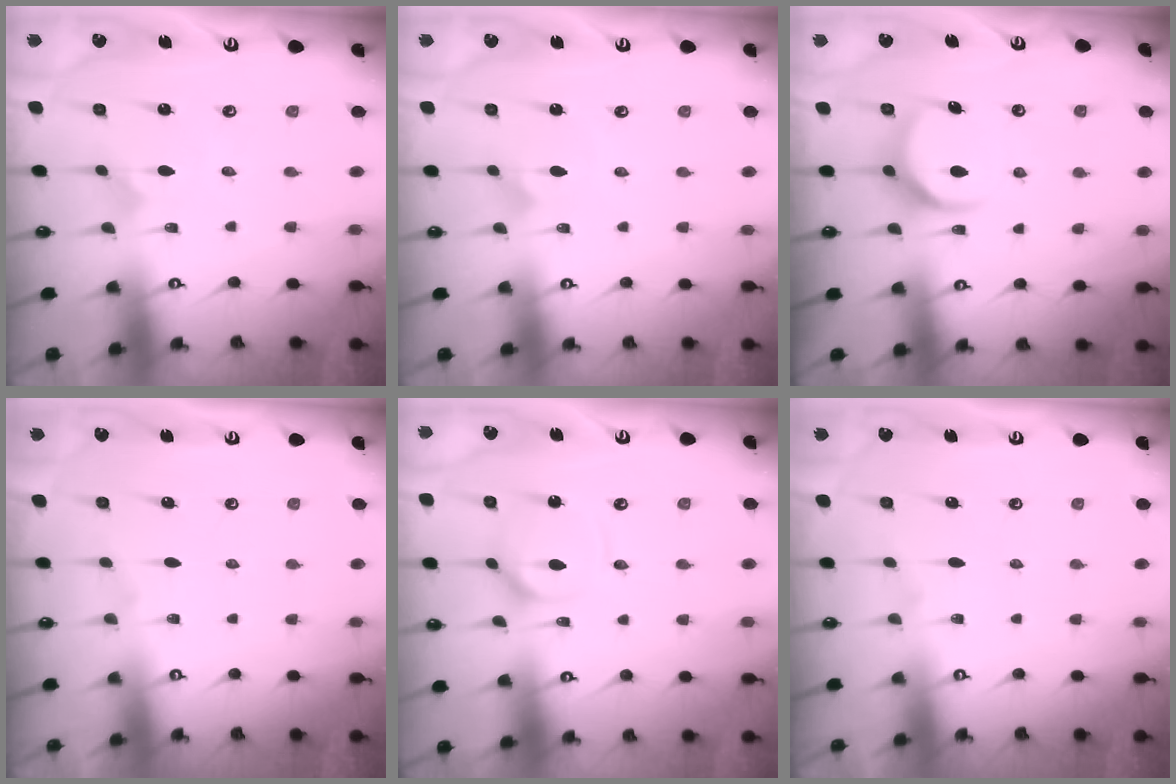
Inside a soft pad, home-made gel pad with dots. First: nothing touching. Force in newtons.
{"total": 1.7, "press": 1.7, "slide": 0.1}
{"total": 7.4, "press": 7.4, "slide": 0.9}
{"total": 0.0}
{"total": 6.5, "press": 6.5, "slide": 0.4}
{"total": 0.0}